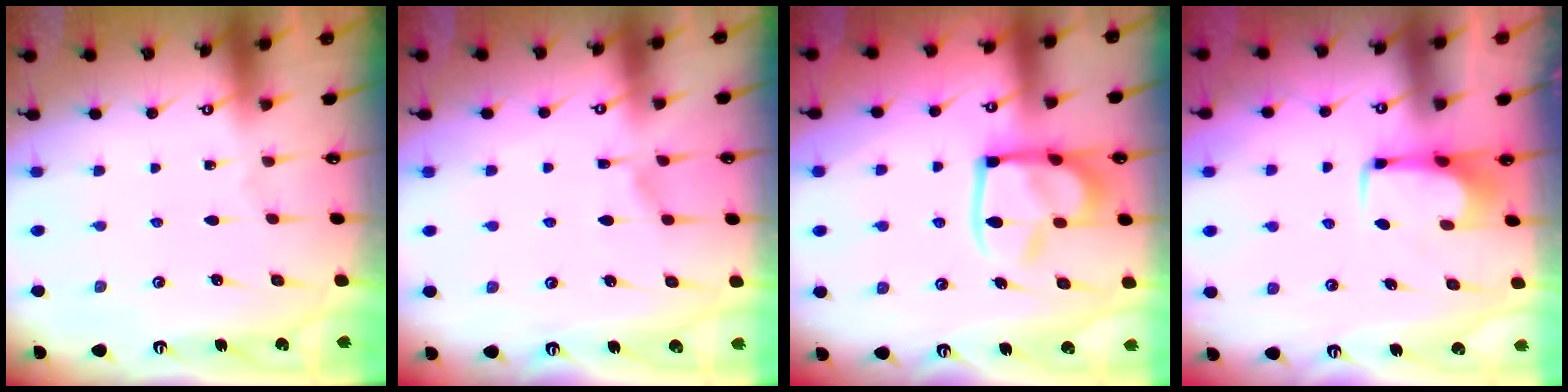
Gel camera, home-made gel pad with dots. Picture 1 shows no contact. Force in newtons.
{"total": 4.3, "press": 4.3, "slide": 0.5}
{"total": 14.9, "press": 14.8, "slide": 1.8}
{"total": 1.7, "press": 1.6, "slide": 0.5}